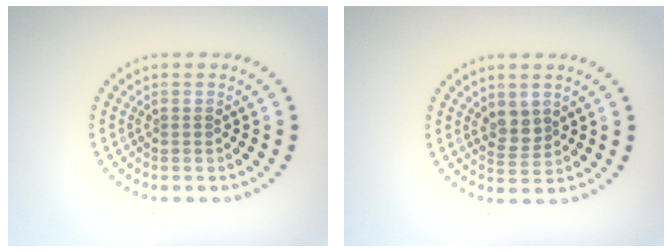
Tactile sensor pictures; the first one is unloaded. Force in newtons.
{"total": 2.0, "press": 1.8, "slide": 0.8}